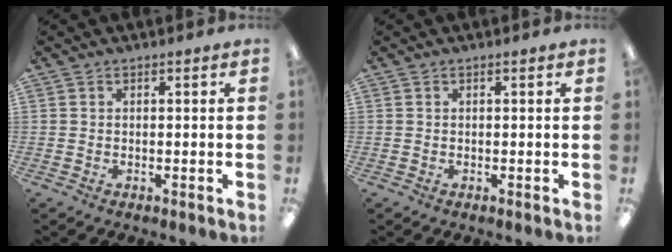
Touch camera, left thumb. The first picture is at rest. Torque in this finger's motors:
{"motor_torque": [0.00, 0.00, 0.00, 0.00, 0.00]}